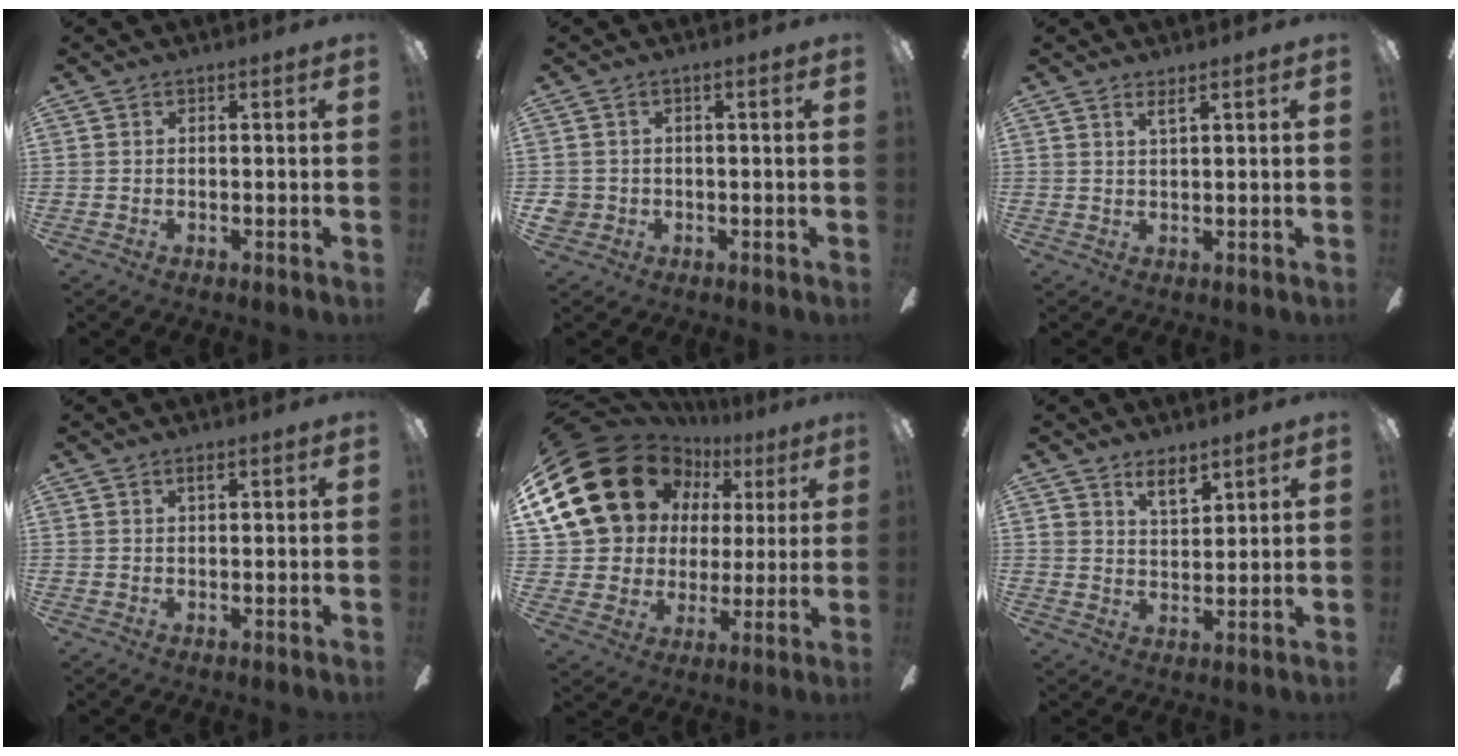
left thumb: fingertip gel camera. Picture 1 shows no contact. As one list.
[{"total": 2.5, "force": [-0.5, 2.3, 0.9], "torque": [-0.022, 0.002, -0.013]}, {"total": 2.0, "force": [1.6, 0.2, 1.2], "torque": [-0.027, -0.001, 0.029]}, {"total": 1.3, "force": [0.9, 0.5, 0.8], "torque": [-0.009, -0.002, 0.015]}, {"total": 23.3, "force": [10.8, 17.7, 10.6], "torque": [-0.221, -0.052, 0.228]}, {"total": 6.3, "force": [5.0, 2.9, 2.4], "torque": [-0.037, -0.022, 0.090]}]